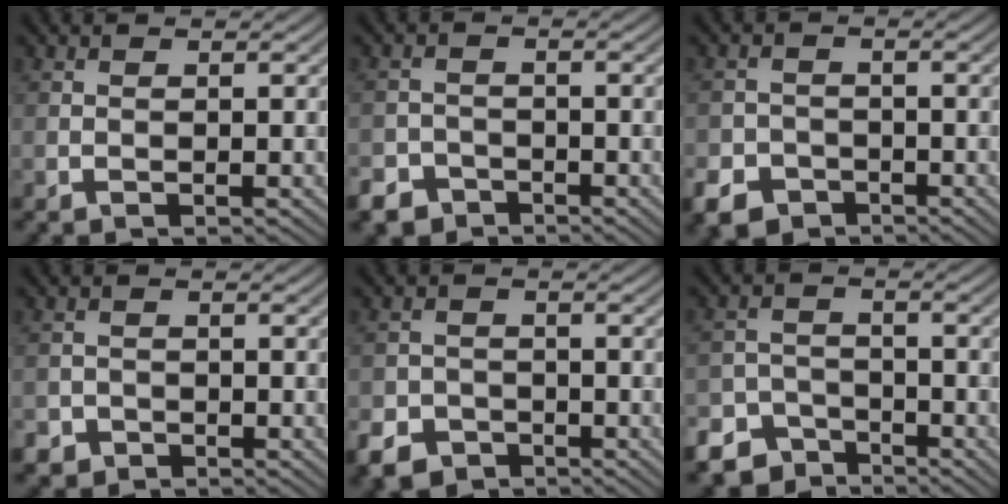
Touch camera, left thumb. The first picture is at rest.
{"total": 3.8, "force": [-2.9, 2.4, 0.7], "torque": [-0.011, -0.001, -0.055]}
{"total": 4.6, "force": [-2.9, 3.2, 1.6], "torque": [-0.034, -0.006, -0.060]}
{"total": 2.1, "force": [-1.5, 1.5, 0.3], "torque": [-0.004, -0.001, -0.034]}
{"total": 4.4, "force": [-2.9, 3.0, 1.4], "torque": [-0.032, -0.005, -0.057]}
{"total": 6.6, "force": [-5.2, 3.9, 1.4], "torque": [-0.016, -0.007, -0.092]}